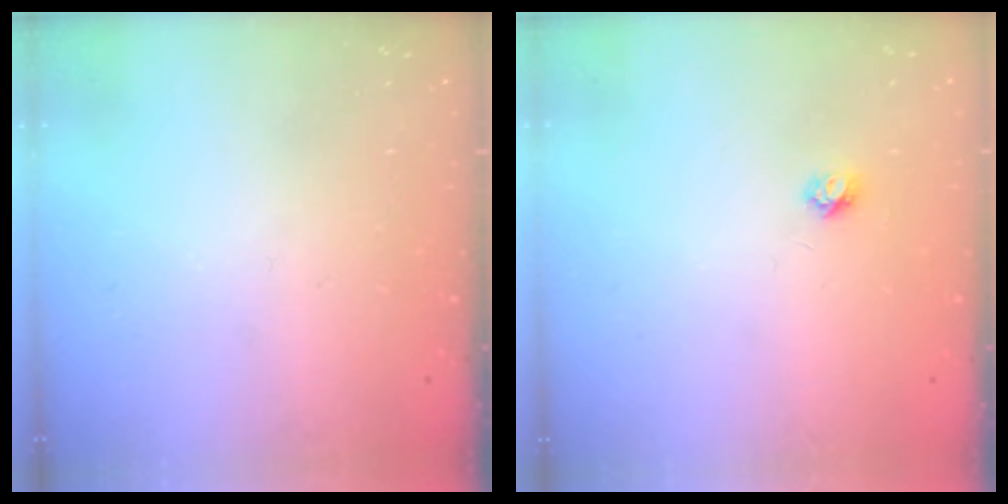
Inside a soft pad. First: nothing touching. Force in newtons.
{"total": 3.7, "press": 3.7, "slide": 0.4}